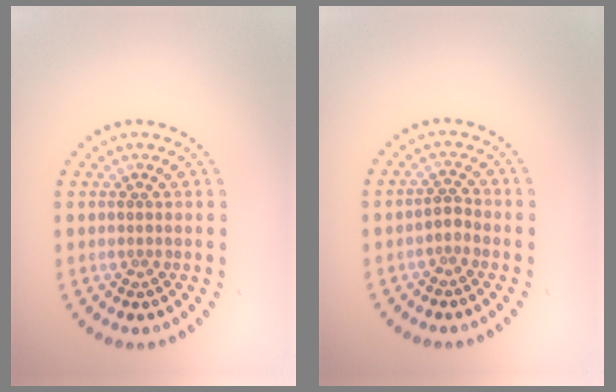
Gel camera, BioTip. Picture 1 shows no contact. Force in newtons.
{"total": 1.1, "press": 0.9, "slide": 0.6}